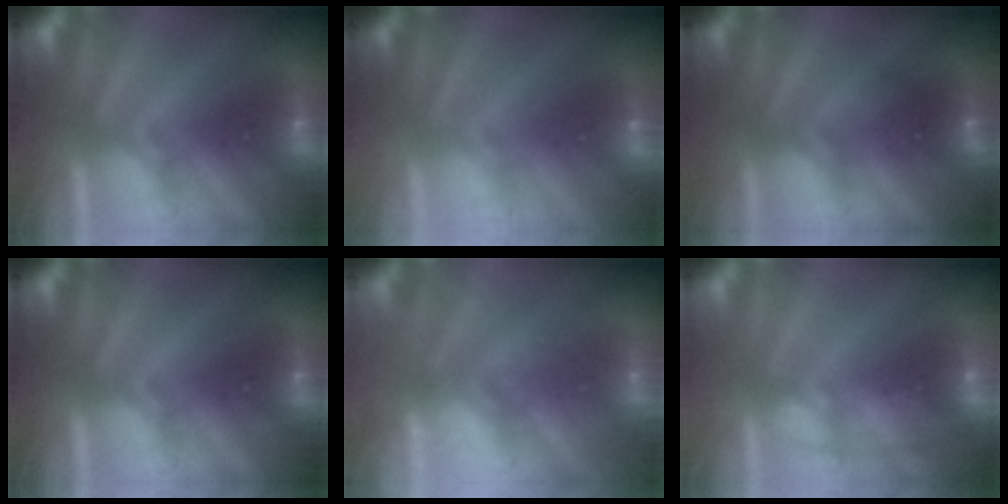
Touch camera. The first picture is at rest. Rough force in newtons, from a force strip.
{"total": 3.4}
{"total": 2.2}
{"total": 0.0}
{"total": 1.9}
{"total": 1.7}